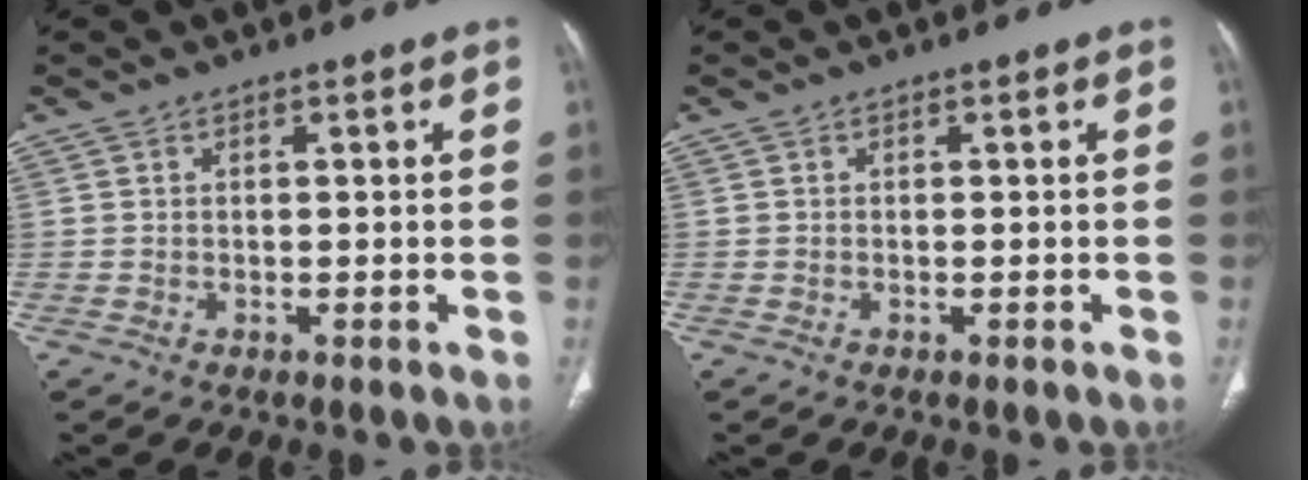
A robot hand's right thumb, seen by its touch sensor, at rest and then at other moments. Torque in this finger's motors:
{"motor_torque": [-0.09, 0.00, -0.01, -0.04, 0.00]}